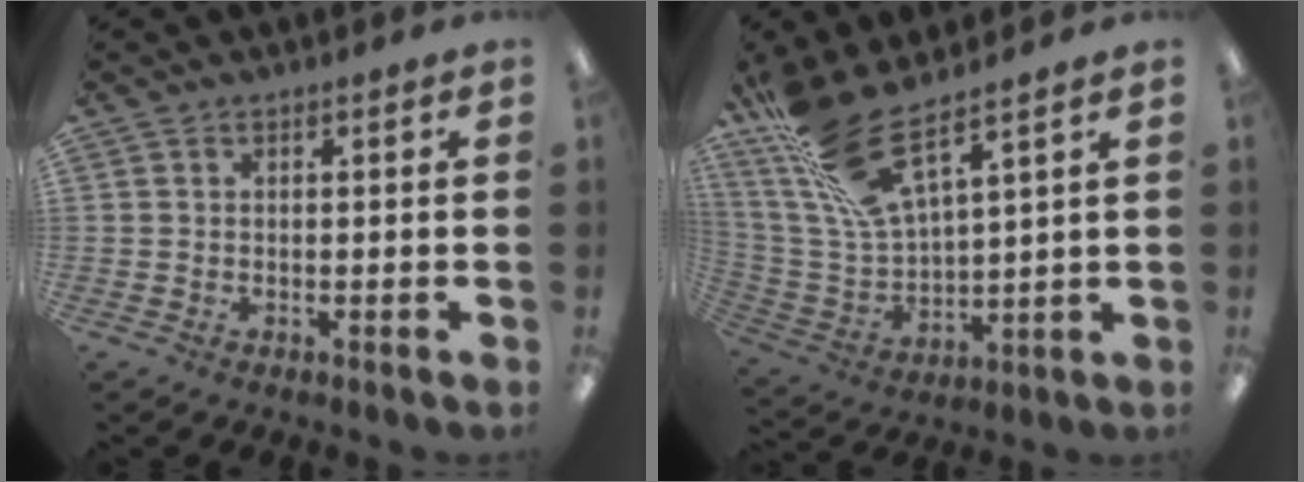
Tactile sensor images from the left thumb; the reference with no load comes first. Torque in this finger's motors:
{"motor_torque": [0.69, -0.12, 1.61, -1.15, 0.19]}